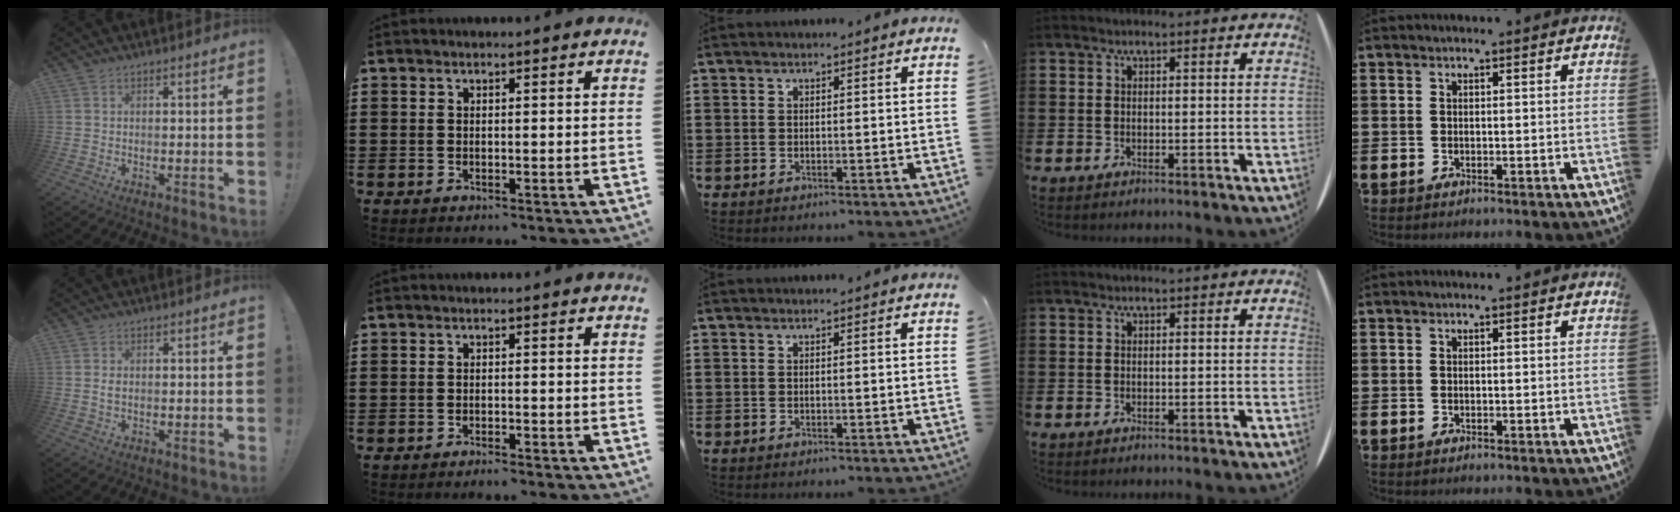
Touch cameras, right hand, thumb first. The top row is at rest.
{"thumb": {"total": 1.1, "force": [0.0, 0.6, 0.9], "torque": [-0.013, 0.001, -0.002]}, "index": {"total": 0.8, "force": [-0.8, 0.0, 0.1], "torque": [-0.005, -0.002, -0.015]}}